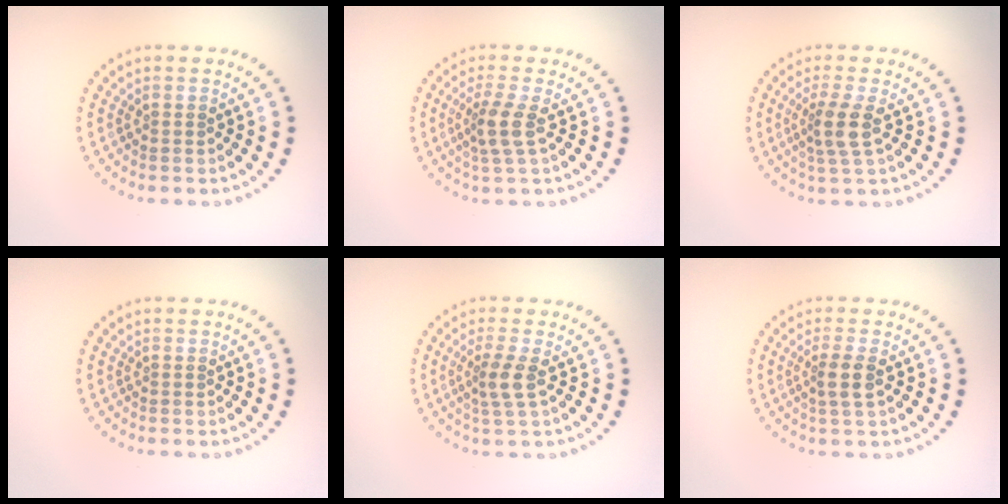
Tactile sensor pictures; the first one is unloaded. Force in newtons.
{"total": 2.7, "press": 2.1, "slide": 1.7}
{"total": 2.7, "press": 2.2, "slide": 1.6}
{"total": 0.0}
{"total": 2.3, "press": 1.9, "slide": 1.4}
{"total": 2.1, "press": 1.7, "slide": 1.2}